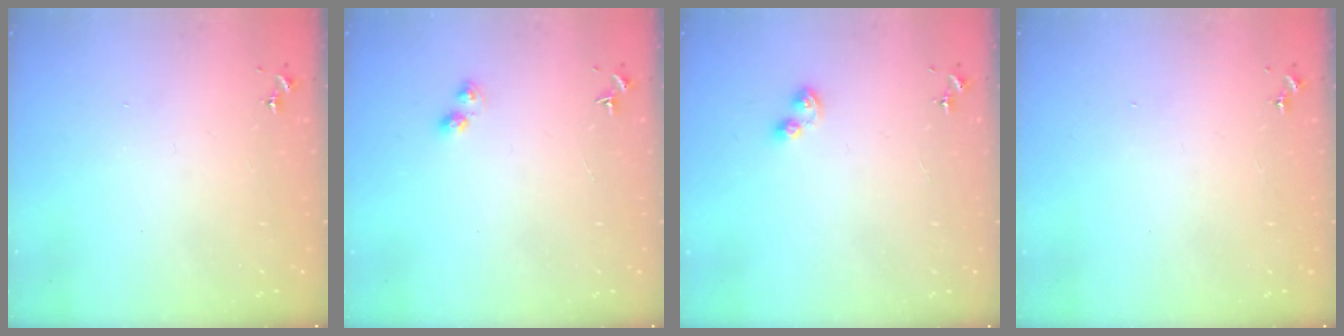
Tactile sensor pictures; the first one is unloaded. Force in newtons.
{"total": 3.5, "press": 3.5, "slide": 0.5}
{"total": 4.5, "press": 4.4, "slide": 0.4}
{"total": 0.0}